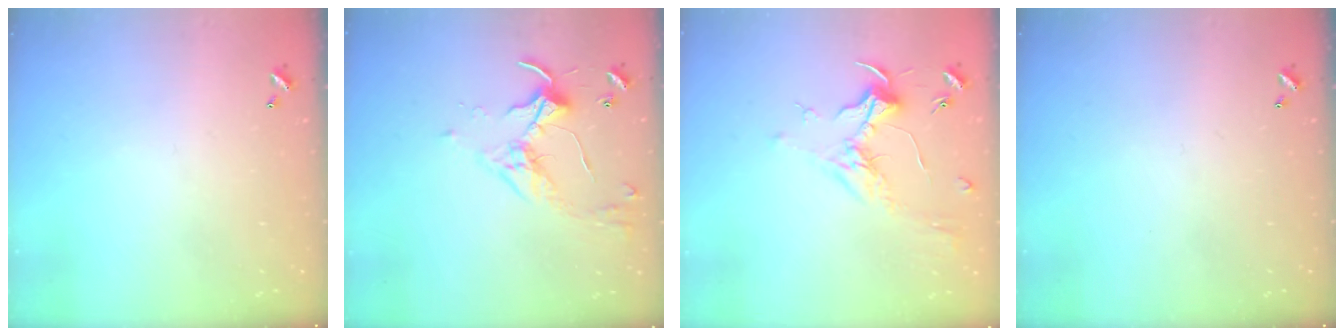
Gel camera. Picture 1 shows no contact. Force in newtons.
{"total": 3.5, "press": 3.4, "slide": 0.8}
{"total": 1.8, "press": 1.6, "slide": 0.7}
{"total": 0.0}